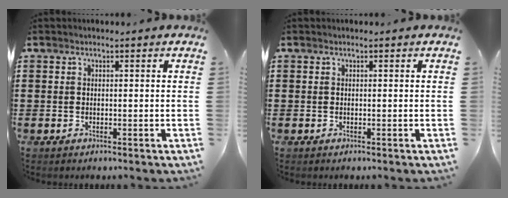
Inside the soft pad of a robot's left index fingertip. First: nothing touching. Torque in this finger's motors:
{"motor_torque": [0.00, 0.00, 0.00, 0.00]}